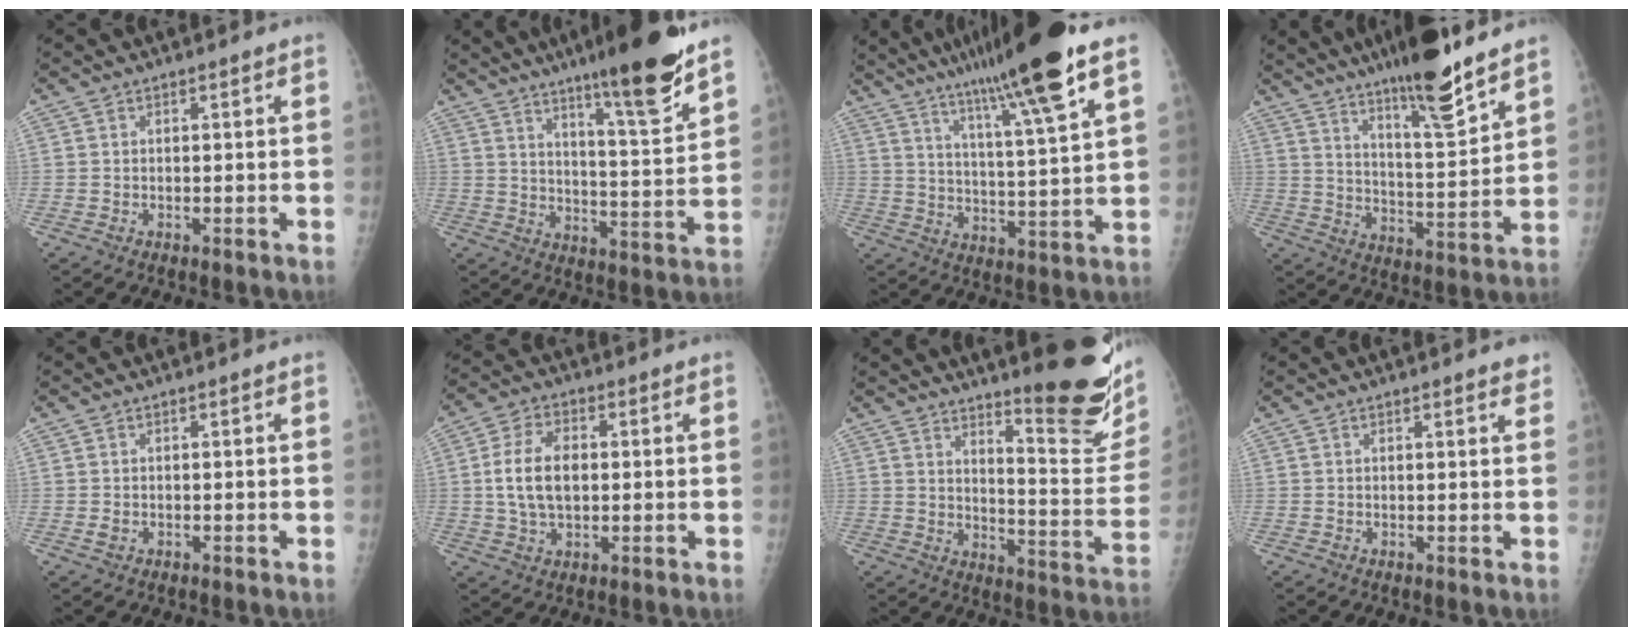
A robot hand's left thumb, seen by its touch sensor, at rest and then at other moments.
{"total": 14.9, "force": [10.3, 1.1, 10.7], "torque": [-0.146, -0.070, 0.160]}
{"total": 16.8, "force": [10.8, -0.1, 12.9], "torque": [-0.203, -0.038, 0.171]}
{"total": 15.2, "force": [11.3, 1.9, 10.1], "torque": [-0.147, -0.074, 0.186]}
{"total": 0.8, "force": [-0.2, 0.7, 0.5], "torque": [-0.009, 0.000, -0.001]}
{"total": 9.7, "force": [0.5, 6.1, 7.5], "torque": [-0.136, 0.007, 0.011]}
{"total": 20.2, "force": [13.4, 4.0, 14.6], "torque": [-0.163, -0.105, 0.189]}
{"total": 2.4, "force": [1.9, 0.4, 1.4], "torque": [-0.009, -0.004, 0.019]}